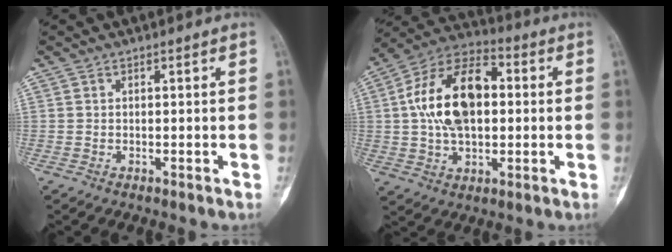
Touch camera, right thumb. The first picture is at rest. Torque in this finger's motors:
{"motor_torque": [1.86, 2.35, 0.89, -0.59, 0.48]}